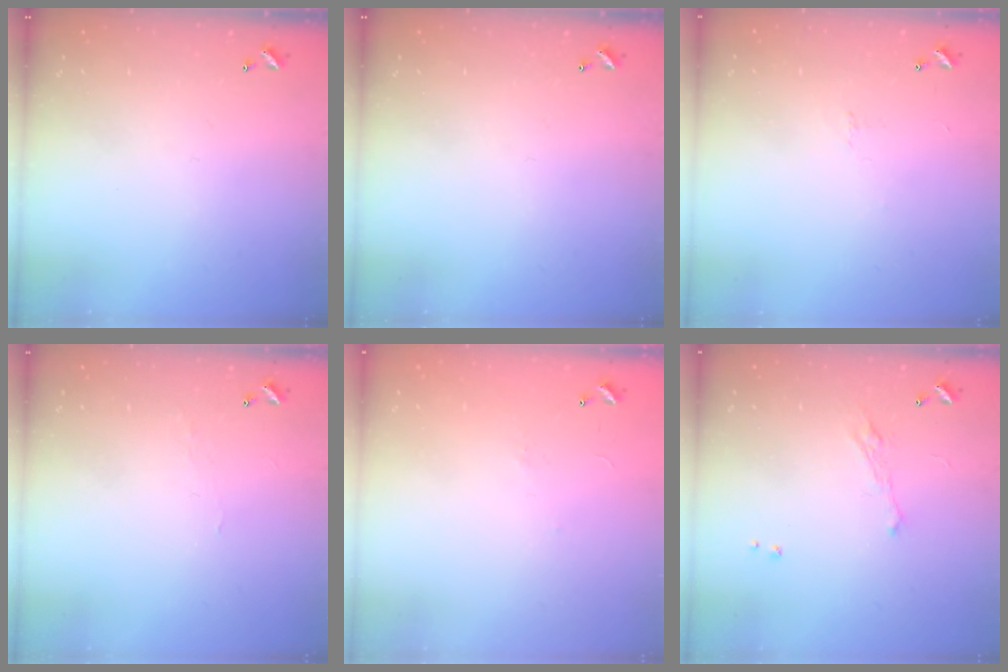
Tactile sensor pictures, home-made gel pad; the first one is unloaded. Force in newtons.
{"total": 0.0}
{"total": 0.6, "press": 0.4, "slide": 0.5}
{"total": 1.2, "press": 1.1, "slide": 0.3}
{"total": 7.1, "press": 7.0, "slide": 0.7}
{"total": 2.3, "press": 2.1, "slide": 0.8}